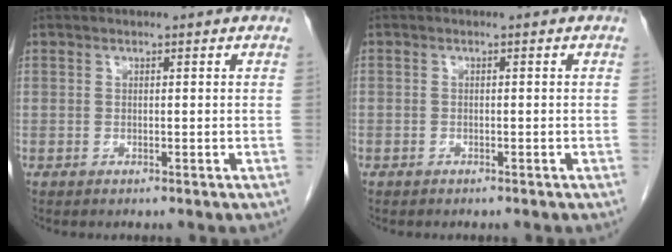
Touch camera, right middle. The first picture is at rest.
{"total": 0.6, "force": [-0.4, 0.4, 0.0], "torque": [-0.005, 0.003, -0.008]}